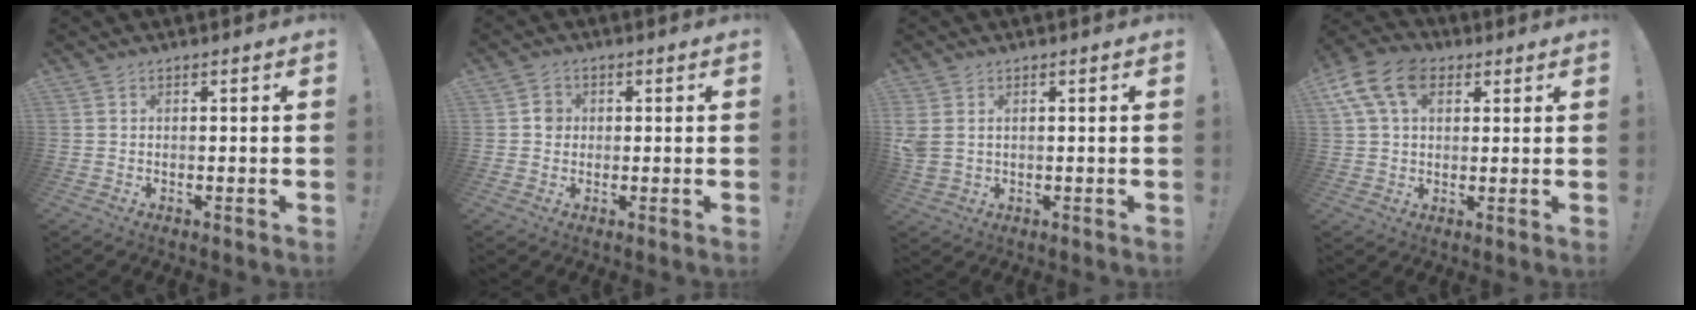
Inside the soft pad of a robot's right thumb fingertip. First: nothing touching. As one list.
[{"total": 3.6, "force": [0.0, 3.3, 1.4], "torque": [-0.005, 0.002, -0.002]}, {"total": 4.0, "force": [1.2, 2.9, 2.4], "torque": [-0.057, -0.003, 0.023]}, {"total": 13.6, "force": [5.3, 9.1, 8.6], "torque": [-0.161, -0.010, 0.102]}]